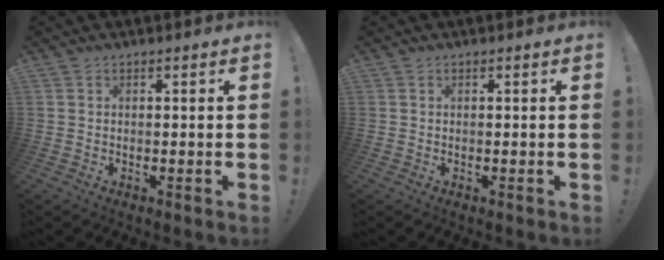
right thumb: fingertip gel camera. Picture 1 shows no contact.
{"total": 0.0}